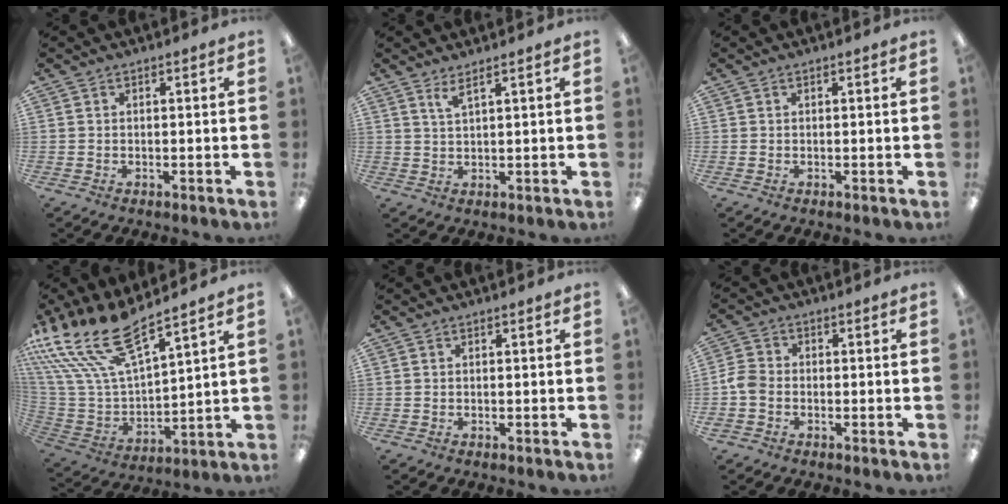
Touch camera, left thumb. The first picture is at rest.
{"total": 2.8, "force": [2.2, -0.1, 1.7], "torque": [-0.039, -0.002, 0.039]}
{"total": 0.0}
{"total": 19.4, "force": [14.5, 6.2, 11.4], "torque": [-0.275, -0.104, 0.258]}
{"total": 0.0}
{"total": 4.3, "force": [-1.4, 3.3, 2.3], "torque": [-0.045, 0.010, -0.024]}